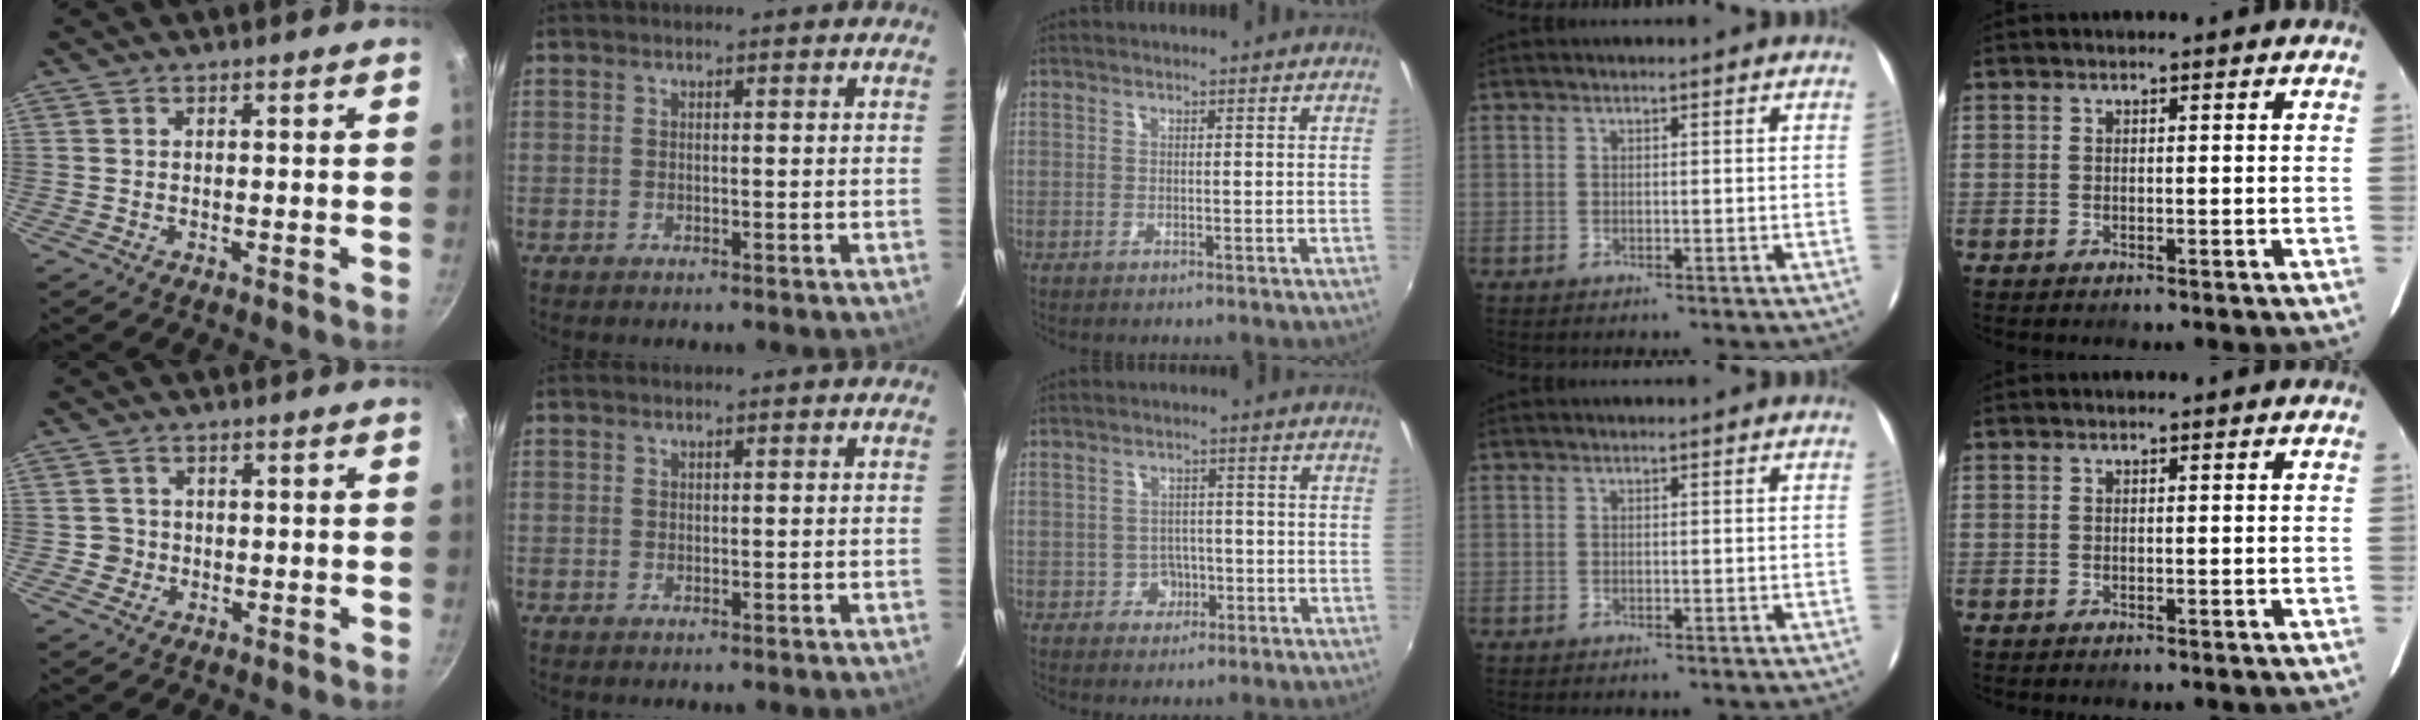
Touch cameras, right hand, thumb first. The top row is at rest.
{"thumb": {"total": 2.1, "force": [-0.1, 2.1, 0.1], "torque": [0.016, 0.007, -0.001]}, "middle": {"total": 3.0, "force": [-1.0, 2.7, 0.5], "torque": [-0.011, 0.008, -0.011]}}